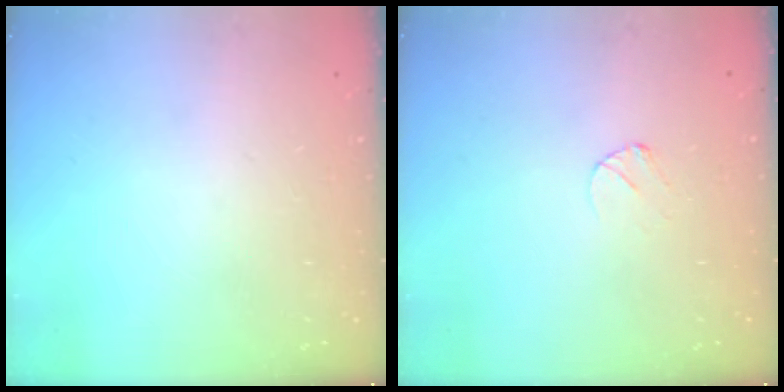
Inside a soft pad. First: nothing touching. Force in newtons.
{"total": 3.0, "press": 3.0, "slide": 0.3}